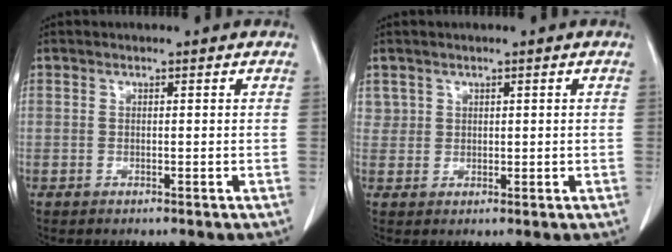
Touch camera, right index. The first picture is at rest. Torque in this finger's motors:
{"motor_torque": [-0.18, 0.25, 0.01, 0.00]}